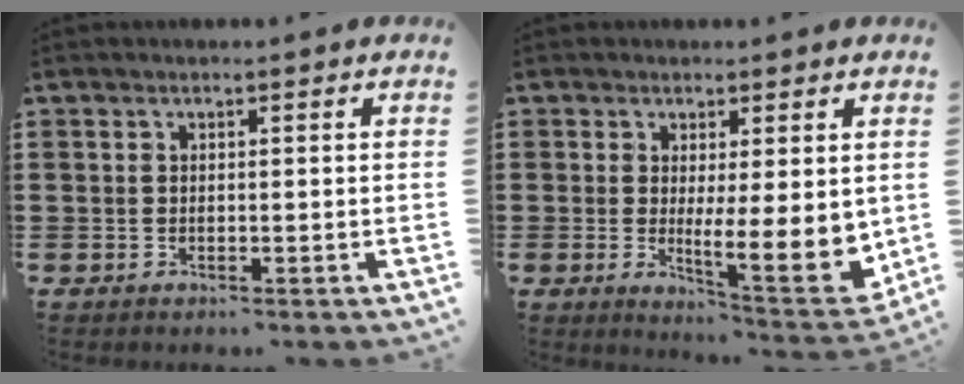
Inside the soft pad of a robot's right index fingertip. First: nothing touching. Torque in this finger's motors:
{"motor_torque": [2.14, 0.00, 0.78, 0.13]}